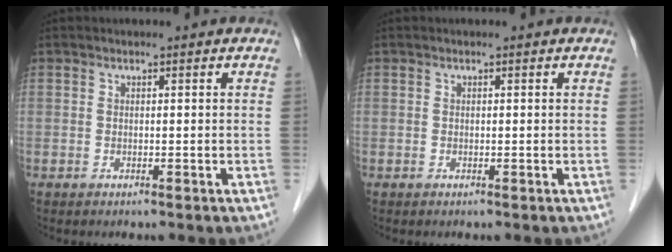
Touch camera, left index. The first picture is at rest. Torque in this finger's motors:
{"motor_torque": [-0.34, 0.22, 0.00, -0.01]}